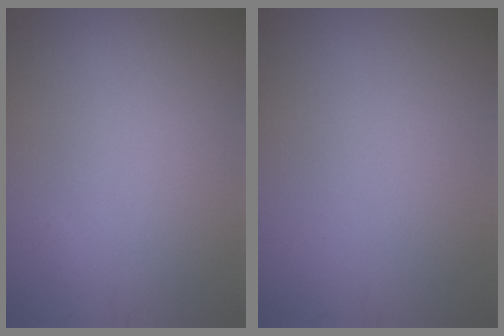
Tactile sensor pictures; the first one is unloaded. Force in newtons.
{"total": 0.0}